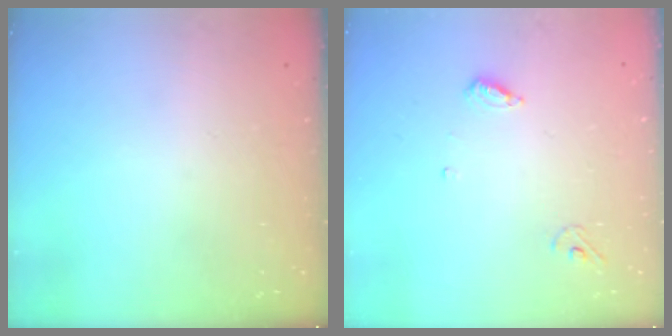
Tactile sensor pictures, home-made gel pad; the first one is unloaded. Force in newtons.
{"total": 5.9, "press": 5.9, "slide": 0.6}